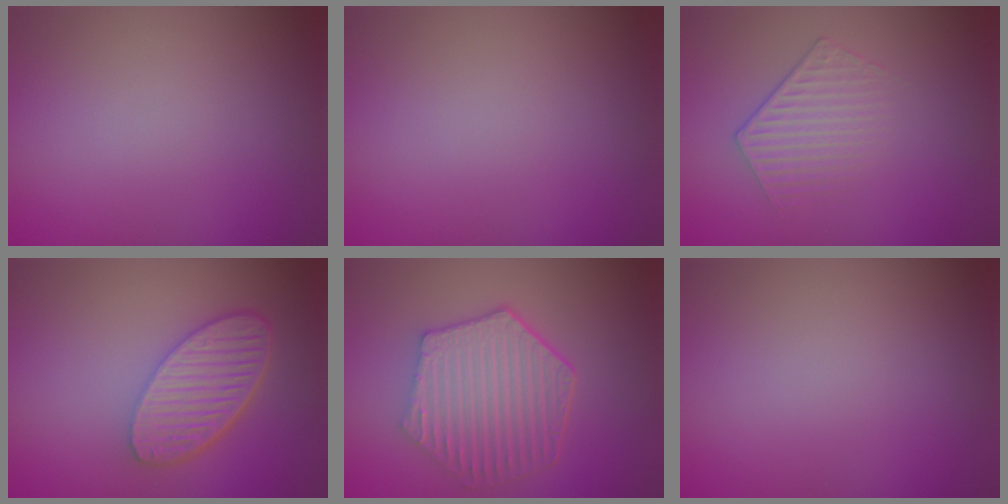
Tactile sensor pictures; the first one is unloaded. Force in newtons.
{"total": 0.0}
{"total": 1.7, "press": 1.2, "slide": 1.3}
{"total": 5.9, "press": 4.6, "slide": 3.8}
{"total": 6.4, "press": 4.9, "slide": 4.1}
{"total": 0.0}